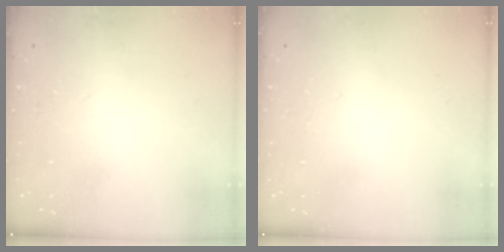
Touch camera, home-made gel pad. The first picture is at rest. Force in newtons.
{"total": 1.8, "press": 1.8, "slide": 0.1}